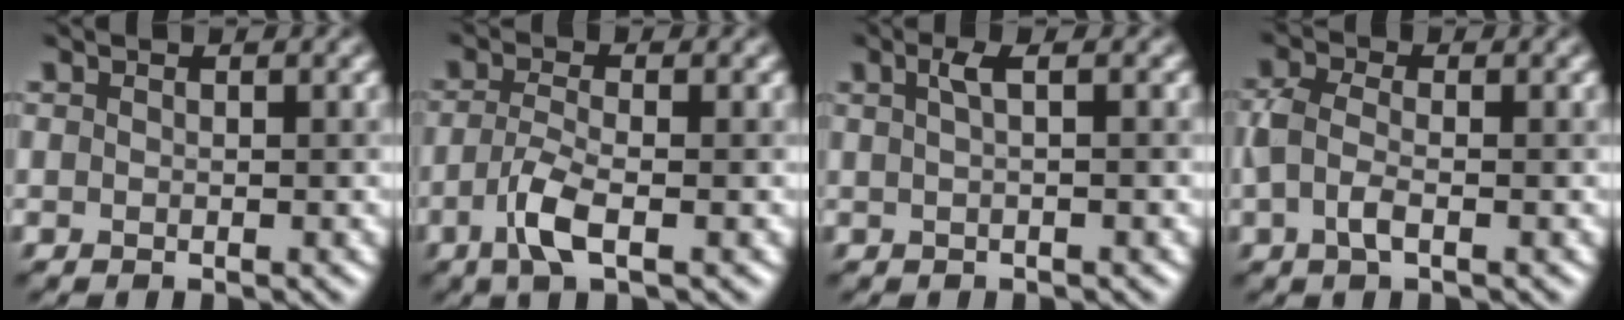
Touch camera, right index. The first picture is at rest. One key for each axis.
{"total": 2.9, "fx": -1.3, "fy": 0.8, "fz": 2.5, "tx": -0.057, "ty": 0.008, "tz": -0.022}
{"total": 1.7, "fx": 0.4, "fy": 0.4, "fz": 1.6, "tx": -0.026, "ty": 0.011, "tz": 0.007}
{"total": 2.4, "fx": -0.6, "fy": 1.3, "fz": 1.9, "tx": -0.050, "ty": 0.010, "tz": -0.010}